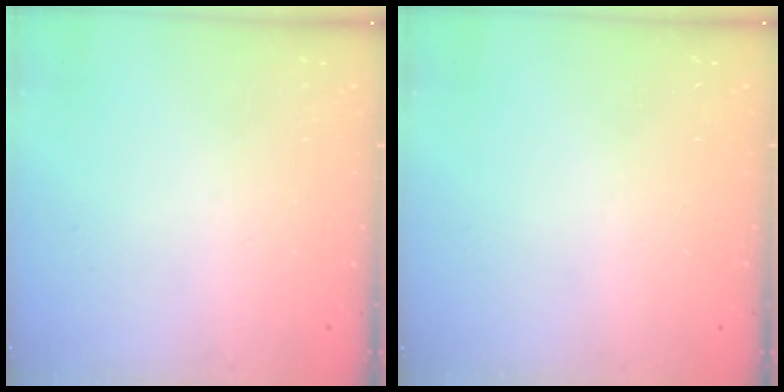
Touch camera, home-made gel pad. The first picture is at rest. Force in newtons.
{"total": 0.0}